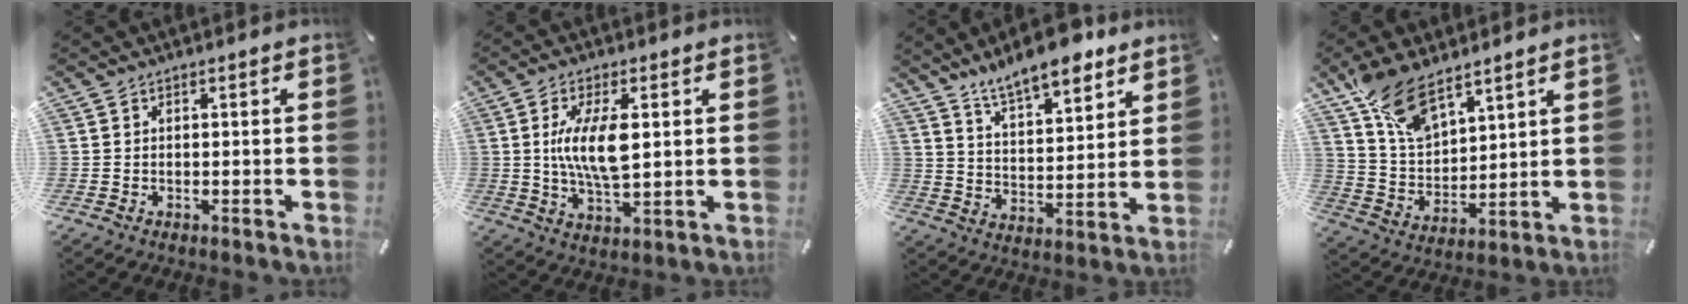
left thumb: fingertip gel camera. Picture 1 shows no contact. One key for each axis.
{"total": 10.3, "fx": 1.7, "fy": 3.8, "fz": 9.4, "tx": -0.199, "ty": -0.008, "tz": 0.021}
{"total": 11.8, "fx": 10.0, "fy": 3.8, "fz": 4.9, "tx": -0.097, "ty": -0.055, "tz": 0.180}
{"total": 13.1, "fx": 9.2, "fy": 6.5, "fz": 6.8, "tx": -0.156, "ty": -0.038, "tz": 0.177}